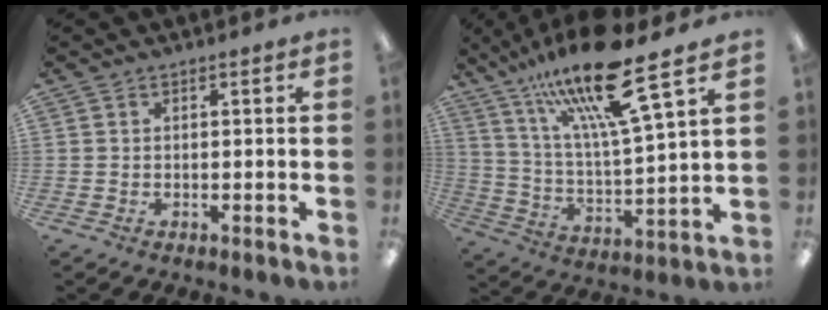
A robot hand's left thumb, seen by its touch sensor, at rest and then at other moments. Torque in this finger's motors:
{"motor_torque": [0.37, 0.67, 1.59, -1.19, 0.42]}